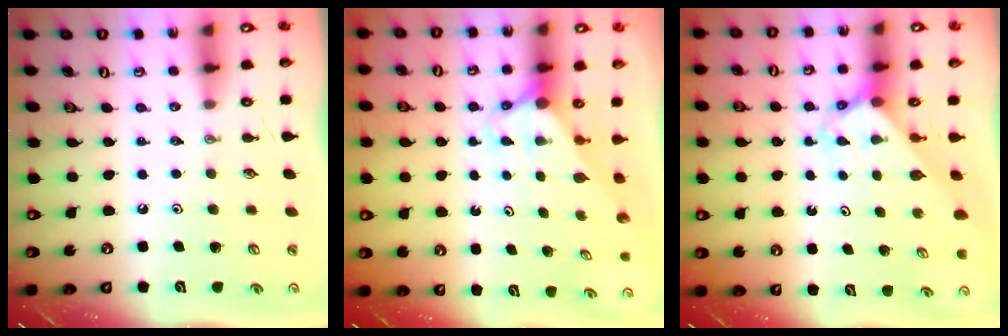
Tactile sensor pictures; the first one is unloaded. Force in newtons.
{"total": 2.8, "press": 2.8, "slide": 0.0}
{"total": 2.7, "press": 2.7, "slide": 0.2}